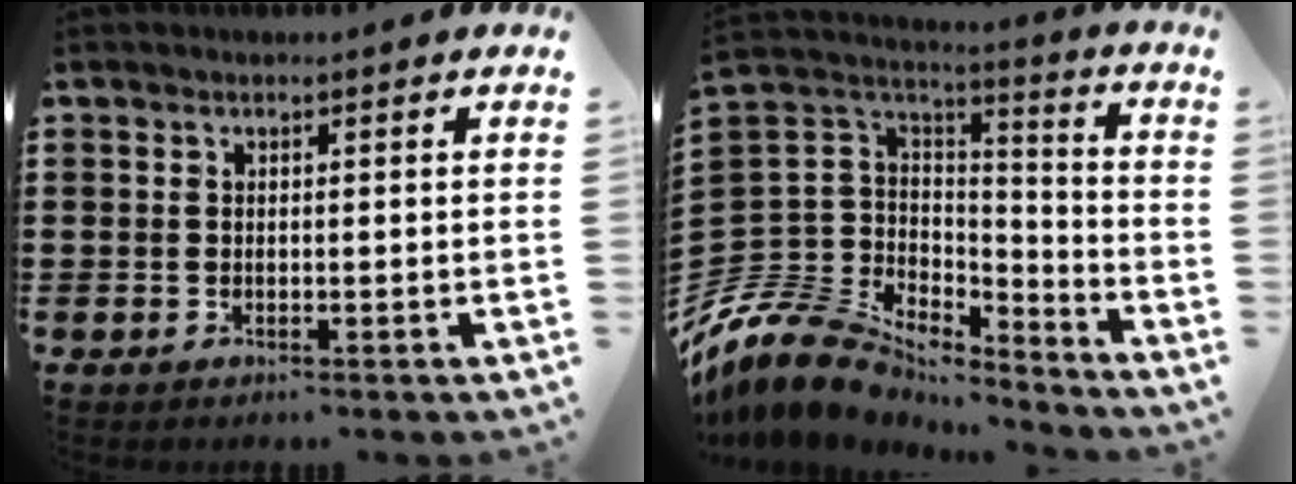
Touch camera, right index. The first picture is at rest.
{"total": 11.7, "force": [-8.6, 7.2, 3.3], "torque": [-0.114, 0.007, -0.167]}